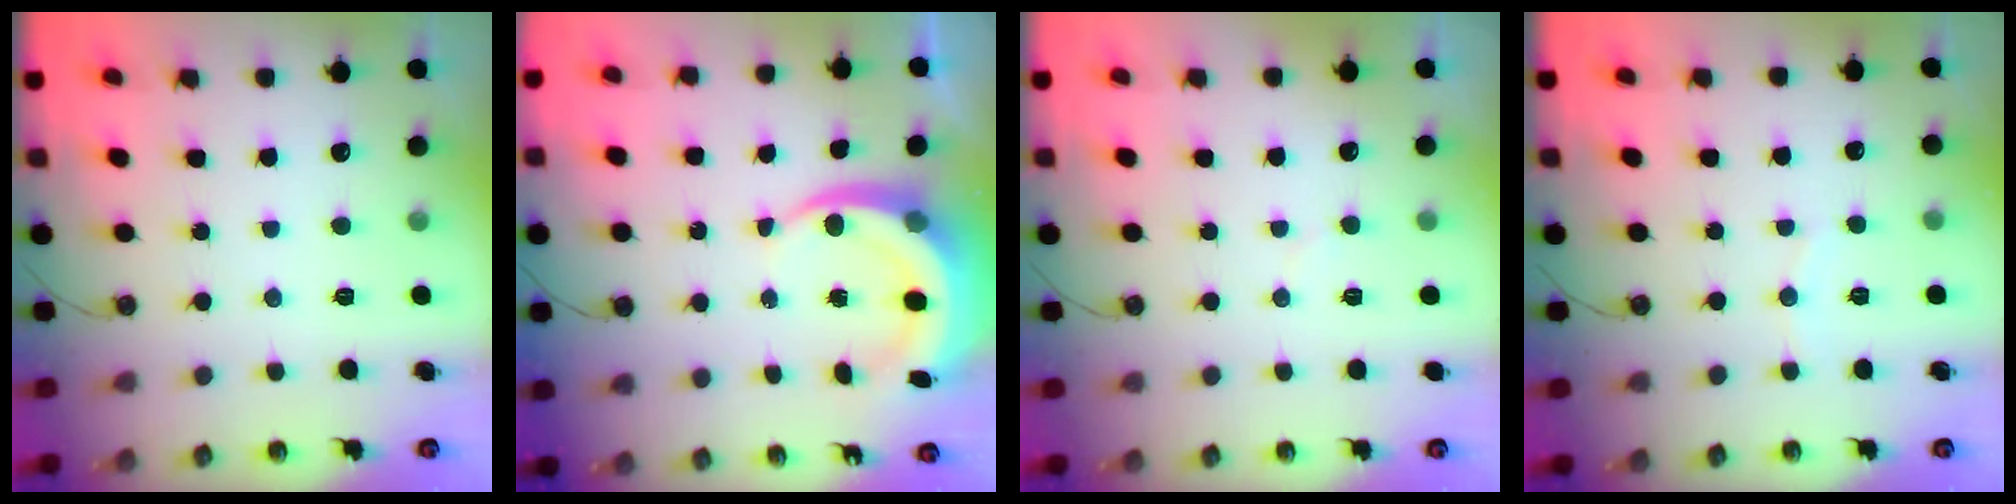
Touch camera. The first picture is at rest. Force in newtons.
{"total": 8.4, "press": 8.3, "slide": 1.4}
{"total": 3.4, "press": 3.3, "slide": 0.4}
{"total": 4.0, "press": 4.0, "slide": 0.4}